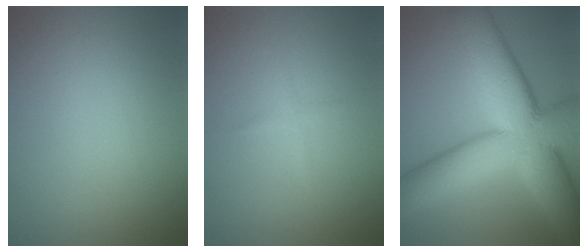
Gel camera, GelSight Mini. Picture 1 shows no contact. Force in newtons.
{"total": 0.8, "press": 0.8, "slide": 0.1}
{"total": 14.3, "press": 14.3, "slide": 0.7}